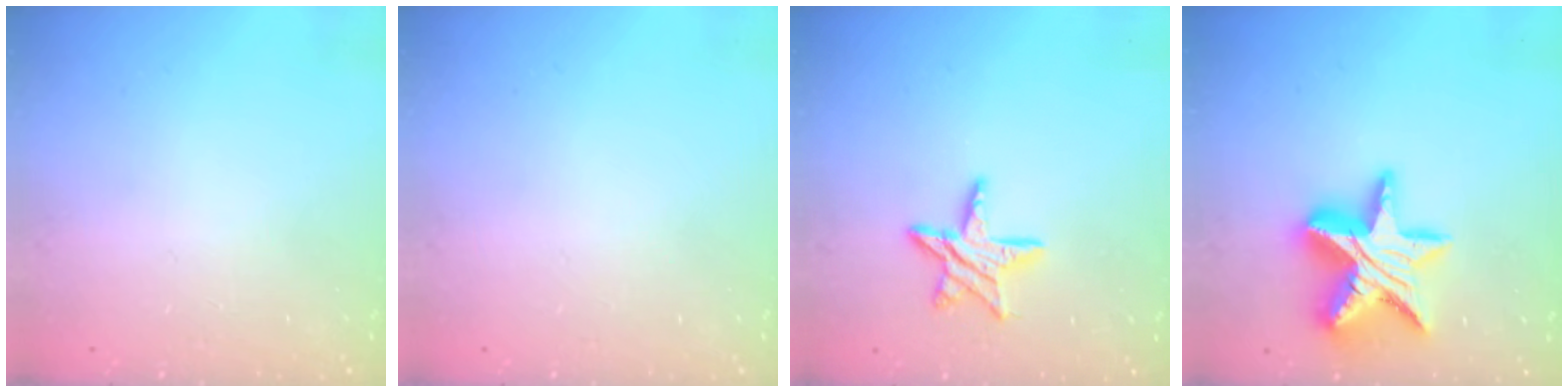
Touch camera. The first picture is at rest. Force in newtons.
{"total": 0.0}
{"total": 10.0, "press": 10.0, "slide": 0.8}
{"total": 17.9, "press": 17.9, "slide": 1.4}